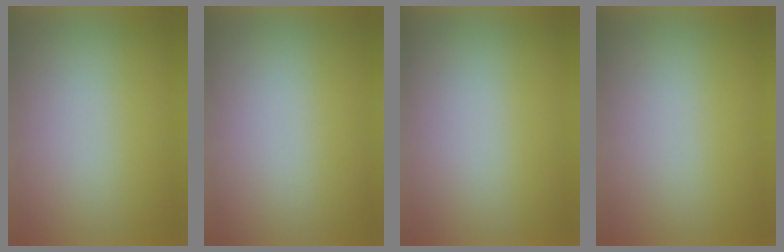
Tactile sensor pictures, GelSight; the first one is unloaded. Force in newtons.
{"total": 1.4}
{"total": 0.0}
{"total": 0.0}